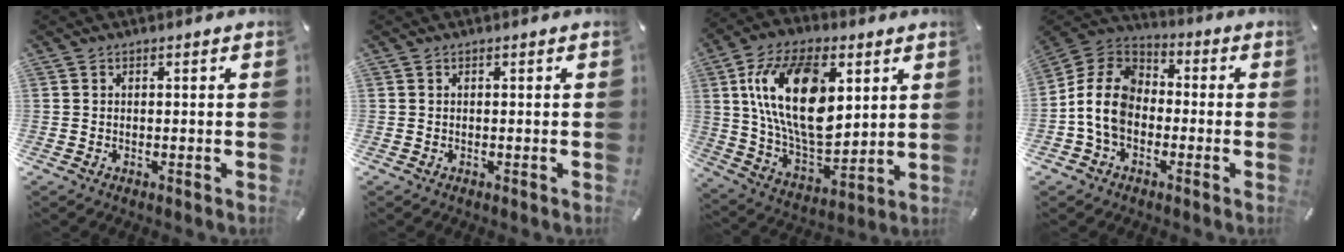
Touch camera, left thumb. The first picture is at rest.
{"total": 0.0}
{"total": 22.6, "force": [6.6, 13.2, 17.1], "torque": [-0.351, -0.017, 0.109]}
{"total": 11.1, "force": [-2.9, 8.7, 6.3], "torque": [-0.158, 0.019, -0.058]}